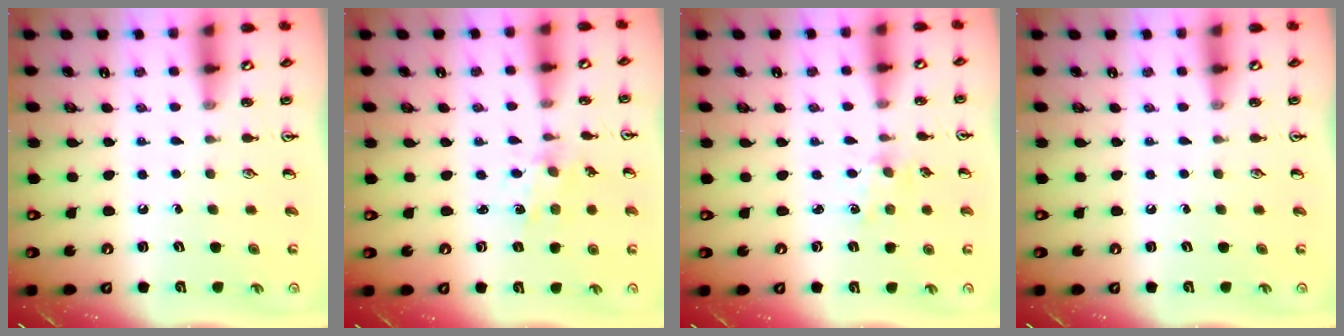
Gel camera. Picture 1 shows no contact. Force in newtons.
{"total": 1.6, "press": 1.5, "slide": 0.1}
{"total": 1.9, "press": 1.8, "slide": 0.4}
{"total": 0.0}